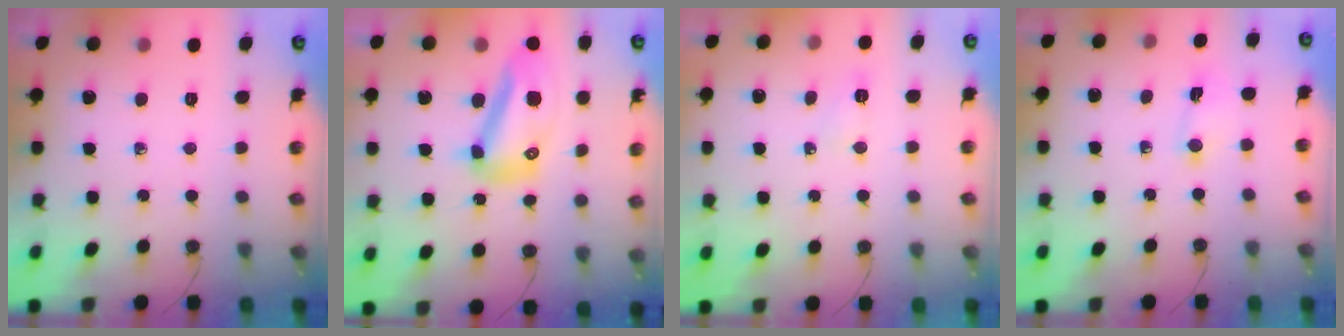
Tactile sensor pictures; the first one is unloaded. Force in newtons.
{"total": 12.7, "press": 12.6, "slide": 1.4}
{"total": 3.3, "press": 3.3, "slide": 0.6}
{"total": 2.7, "press": 2.7, "slide": 0.4}